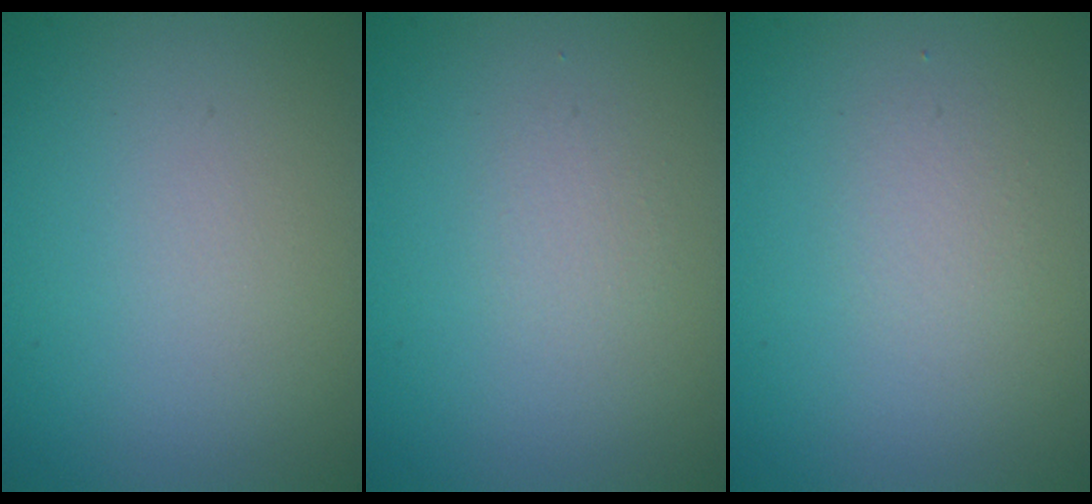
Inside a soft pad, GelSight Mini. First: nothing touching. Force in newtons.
{"total": 0.7, "press": 0.7, "slide": 0.1}
{"total": 0.9, "press": 0.9, "slide": 0.2}